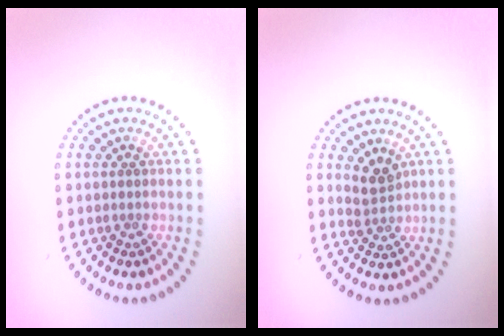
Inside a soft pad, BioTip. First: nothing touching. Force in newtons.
{"total": 2.2, "press": 1.7, "slide": 1.3}